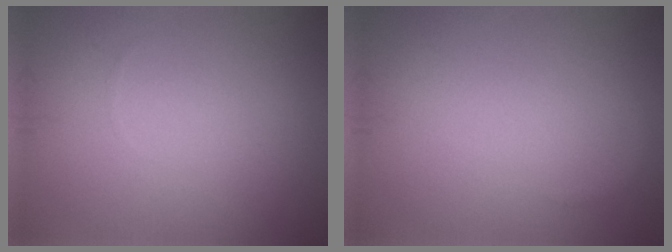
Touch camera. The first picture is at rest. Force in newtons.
{"total": 0.6, "press": 0.6, "slide": 0.1}